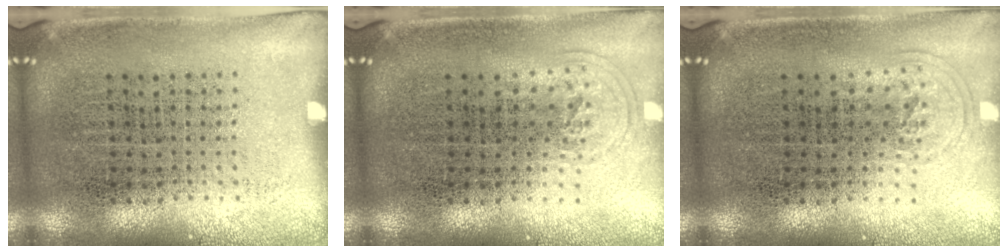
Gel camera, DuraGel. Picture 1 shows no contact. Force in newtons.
{"total": 0.9, "press": 0.6, "slide": 0.6}
{"total": 0.9, "press": 0.6, "slide": 0.6}